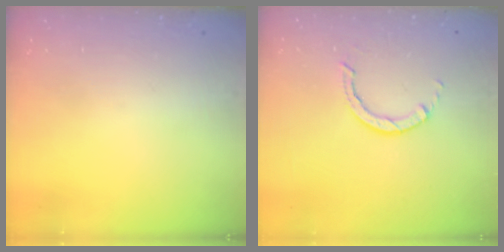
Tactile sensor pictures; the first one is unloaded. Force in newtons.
{"total": 2.8, "press": 2.8, "slide": 0.3}